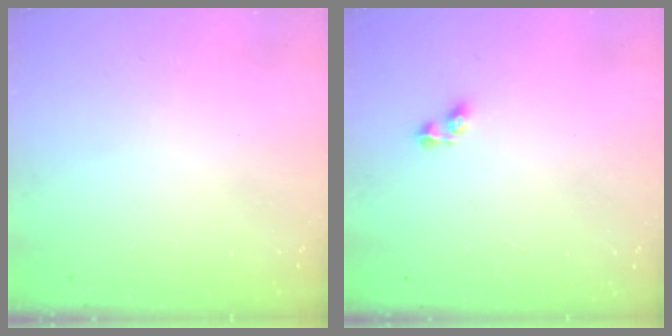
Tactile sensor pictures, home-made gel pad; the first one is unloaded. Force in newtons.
{"total": 2.9, "press": 2.9, "slide": 0.4}